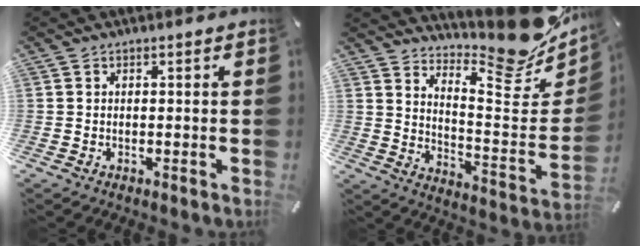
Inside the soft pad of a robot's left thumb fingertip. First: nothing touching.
{"total": 16.9, "force": [14.4, 4.7, 7.5], "torque": [-0.067, -0.156, 0.235]}